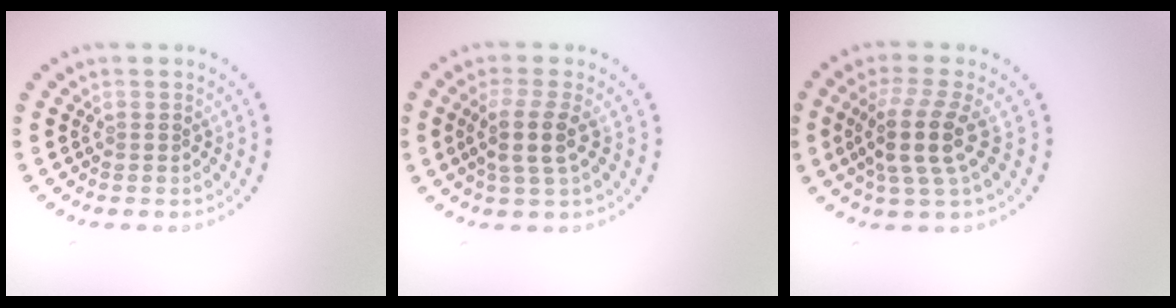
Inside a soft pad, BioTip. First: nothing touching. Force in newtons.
{"total": 2.7, "press": 2.2, "slide": 1.6}
{"total": 4.2, "press": 3.3, "slide": 2.7}